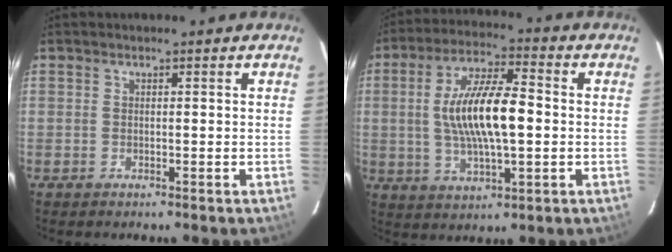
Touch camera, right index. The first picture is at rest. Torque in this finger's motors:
{"motor_torque": [0.91, -0.32, 1.01, 0.18]}